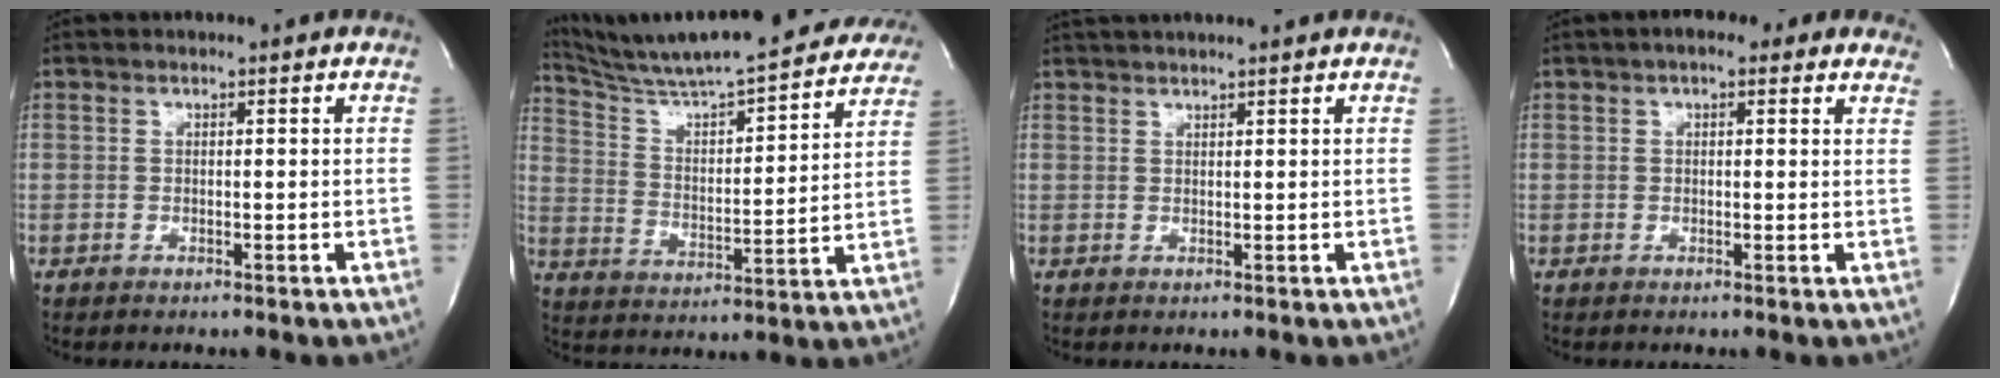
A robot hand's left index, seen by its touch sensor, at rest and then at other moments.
{"total": 26.6, "force": [24.5, 2.8, 10.1], "torque": [-0.166, -0.031, 0.339]}
{"total": 6.4, "force": [5.8, 0.2, 2.6], "torque": [-0.042, 0.030, 0.081]}
{"total": 7.6, "force": [5.3, 2.9, 4.6], "torque": [-0.045, 0.019, 0.056]}